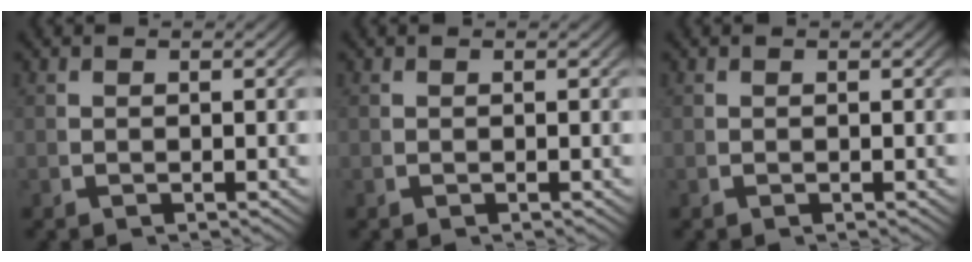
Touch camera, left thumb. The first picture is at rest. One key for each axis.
{"total": 0.0}
{"total": 0.0}